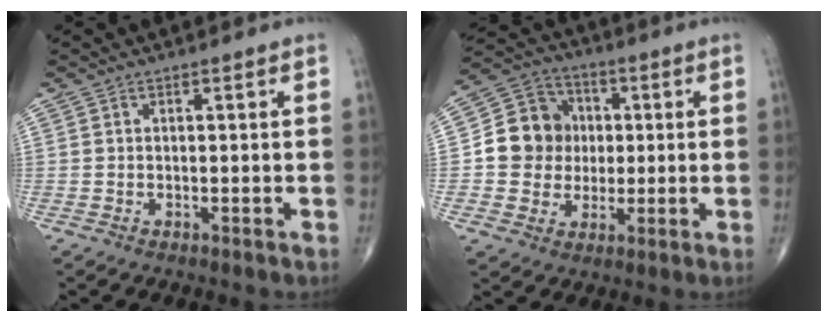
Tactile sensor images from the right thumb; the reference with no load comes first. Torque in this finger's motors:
{"motor_torque": [1.34, 1.37, 0.38, -0.44, 0.03]}